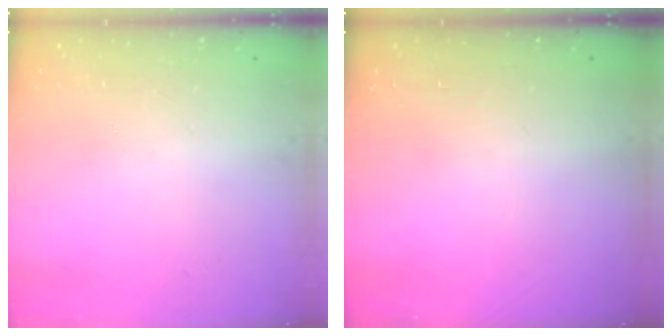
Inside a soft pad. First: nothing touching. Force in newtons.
{"total": 0.0}